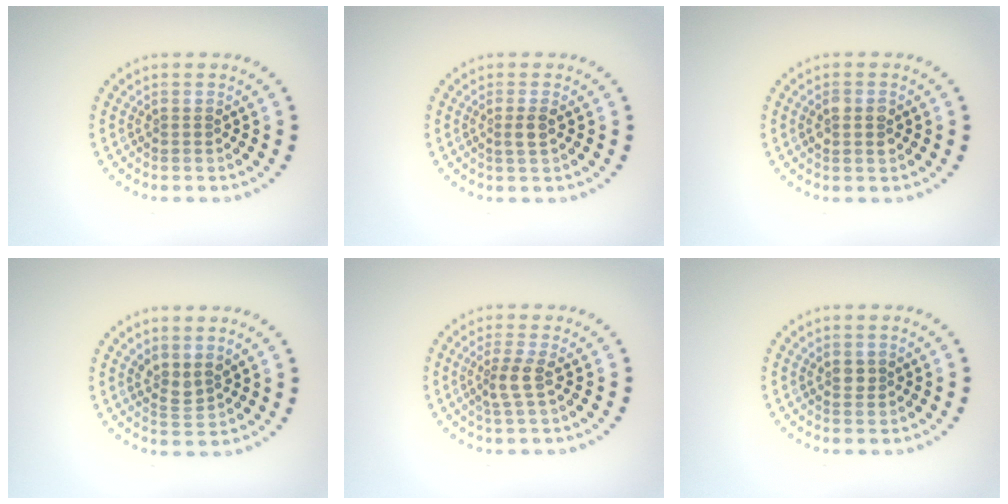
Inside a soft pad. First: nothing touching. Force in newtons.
{"total": 1.3, "press": 1.2, "slide": 0.7}
{"total": 1.6, "press": 1.6, "slide": 0.2}
{"total": 1.8, "press": 1.3, "slide": 1.3}
{"total": 2.0, "press": 1.6, "slide": 1.2}
{"total": 1.1, "press": 1.0, "slide": 0.4}